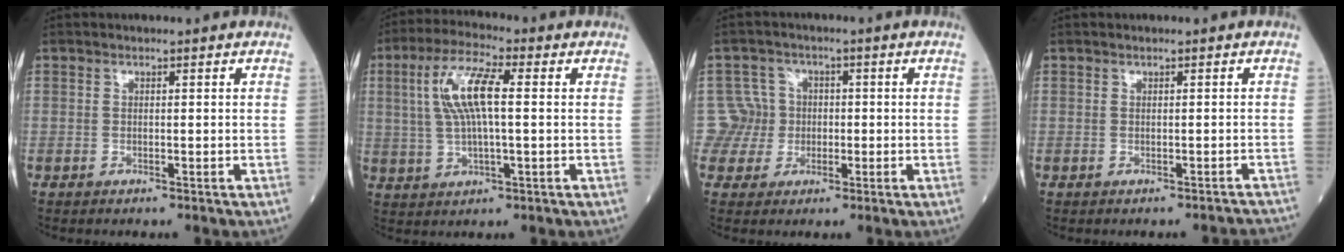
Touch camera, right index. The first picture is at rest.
{"total": 9.2, "force": [1.7, 1.8, 8.8], "torque": [-0.187, 0.014, 0.036]}
{"total": 4.8, "force": [-0.3, 4.7, -0.5], "torque": [0.024, 0.014, -0.007]}
{"total": 2.9, "force": [-2.8, 0.1, 0.6], "torque": [-0.002, -0.011, -0.022]}